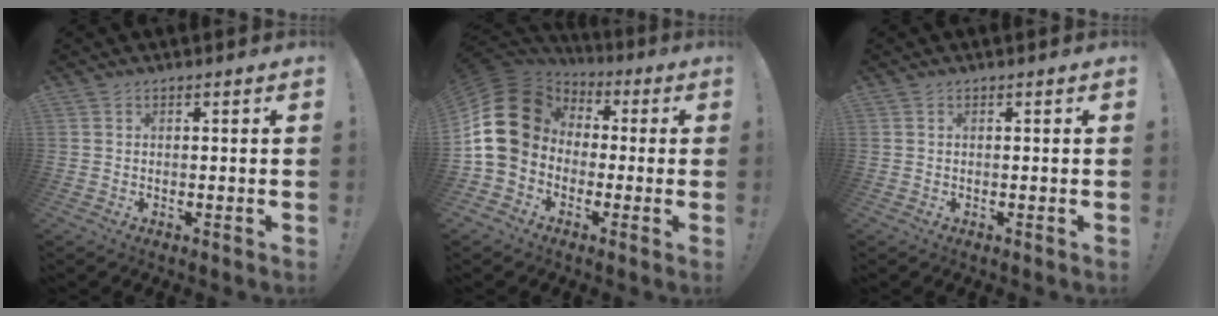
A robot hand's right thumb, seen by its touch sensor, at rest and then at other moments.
{"total": 18.2, "force": [1.3, 14.7, 10.7], "torque": [-0.185, 0.014, 0.037]}
{"total": 0.0}